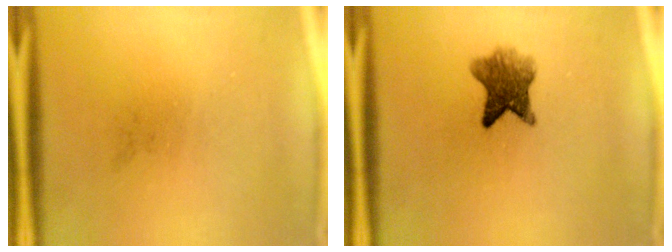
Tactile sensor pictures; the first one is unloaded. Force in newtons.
{"total": 6.0}